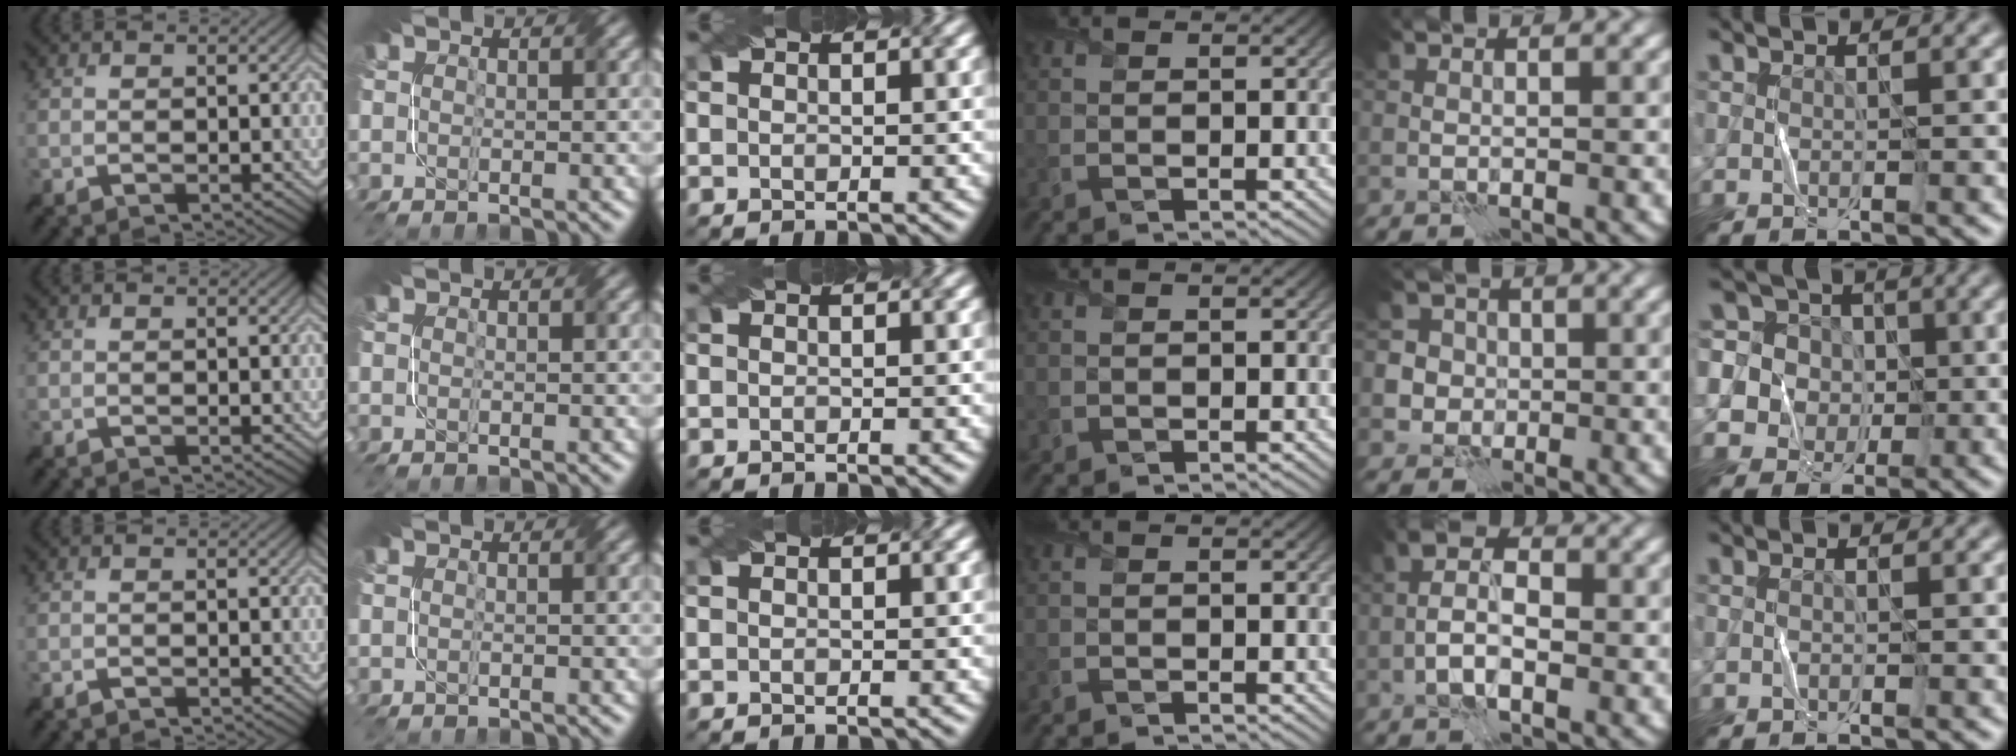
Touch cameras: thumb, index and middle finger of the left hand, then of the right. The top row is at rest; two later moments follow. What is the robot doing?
{"motion": "fold", "object": "bubble wrap"}